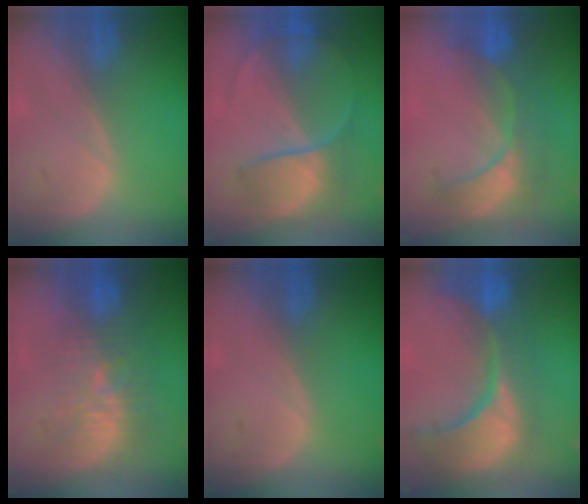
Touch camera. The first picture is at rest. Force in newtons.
{"total": 6.9, "press": 6.6, "slide": 1.7}
{"total": 8.0, "press": 7.9, "slide": 1.3}
{"total": 9.3, "press": 8.8, "slide": 3.0}
{"total": 0.0}
{"total": 15.3, "press": 12.1, "slide": 9.5}